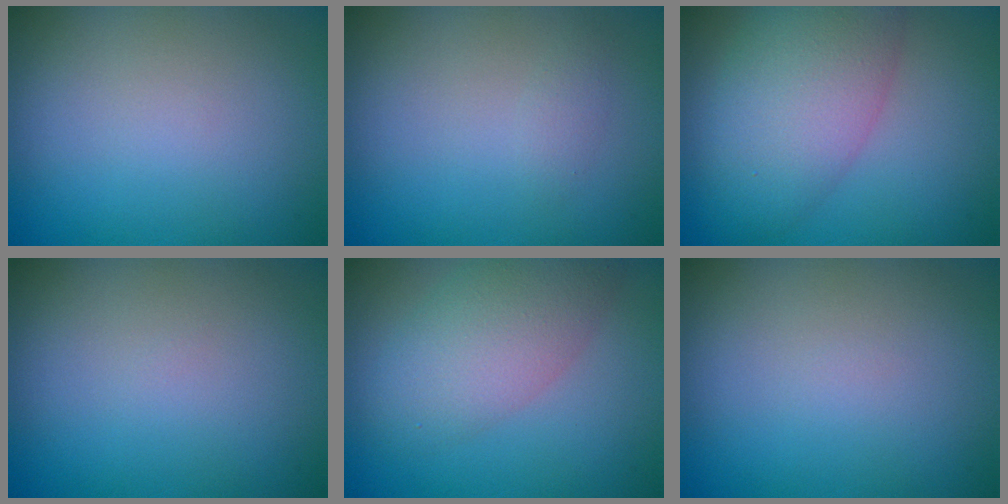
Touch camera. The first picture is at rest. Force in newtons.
{"total": 0.8, "press": 0.8, "slide": 0.1}
{"total": 7.0, "press": 7.0, "slide": 0.3}
{"total": 0.0}
{"total": 5.2, "press": 5.2, "slide": 0.3}
{"total": 0.0}